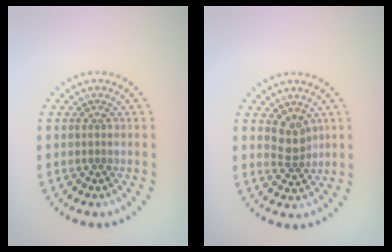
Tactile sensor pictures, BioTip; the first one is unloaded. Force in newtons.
{"total": 2.2, "press": 1.8, "slide": 1.3}